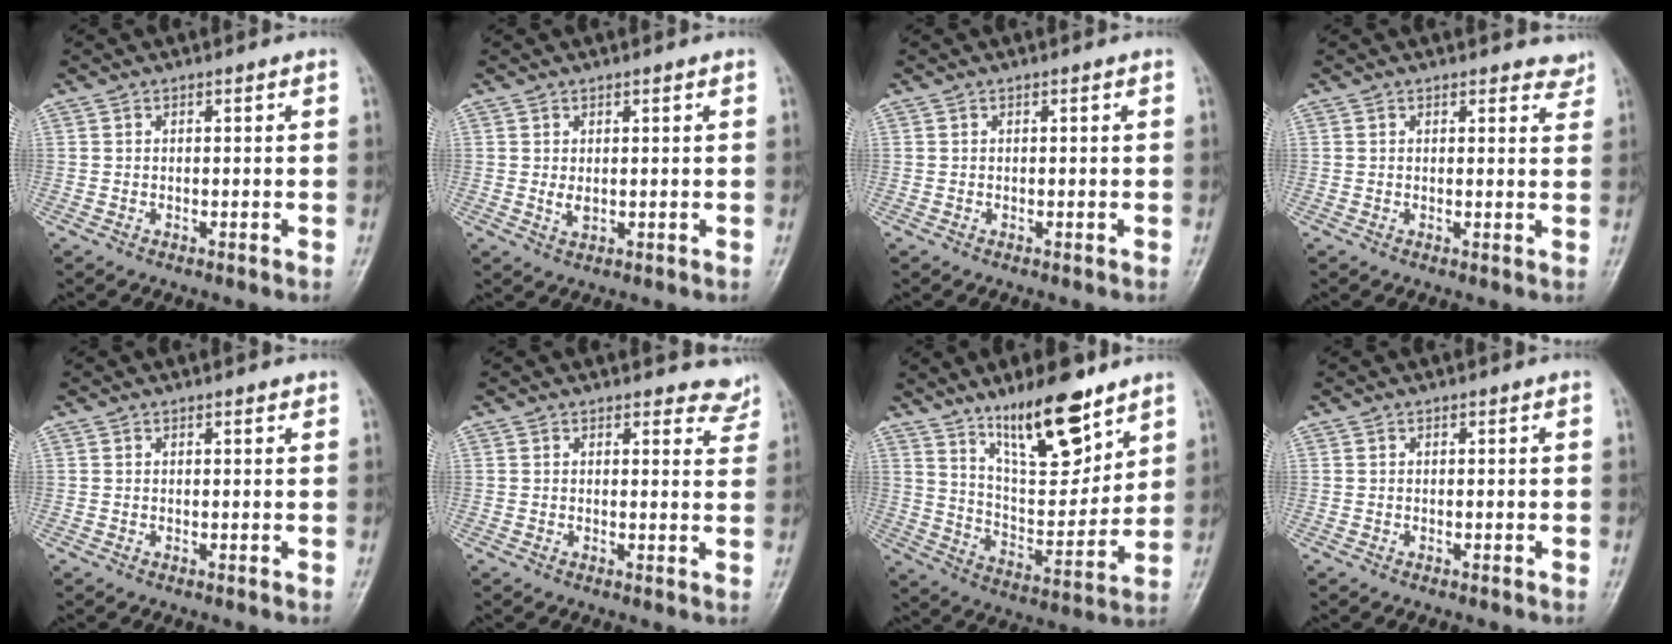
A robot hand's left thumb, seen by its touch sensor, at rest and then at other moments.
{"total": 2.5, "force": [0.7, 1.2, 2.1], "torque": [-0.033, -0.005, 0.014]}
{"total": 0.0}
{"total": 3.5, "force": [3.2, 1.2, 0.8], "torque": [0.013, -0.019, 0.023]}
{"total": 1.0, "force": [0.7, 0.3, 0.6], "torque": [-0.008, -0.002, 0.008]}
{"total": 4.4, "force": [4.2, 1.5, 0.3], "torque": [0.026, -0.030, 0.026]}
{"total": 16.5, "force": [11.3, 5.4, 10.7], "torque": [-0.138, -0.076, 0.201]}
{"total": 0.0}